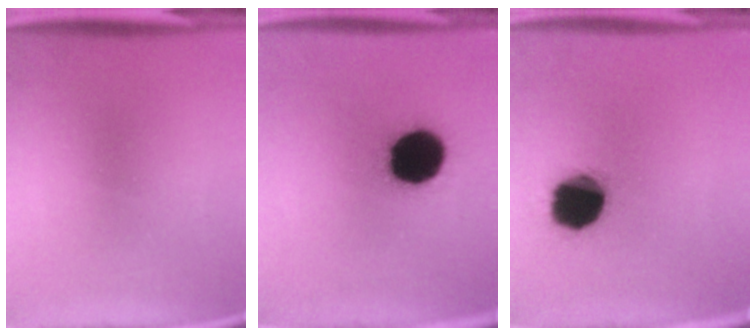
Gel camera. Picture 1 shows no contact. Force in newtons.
{"total": 19.9}
{"total": 16.9}